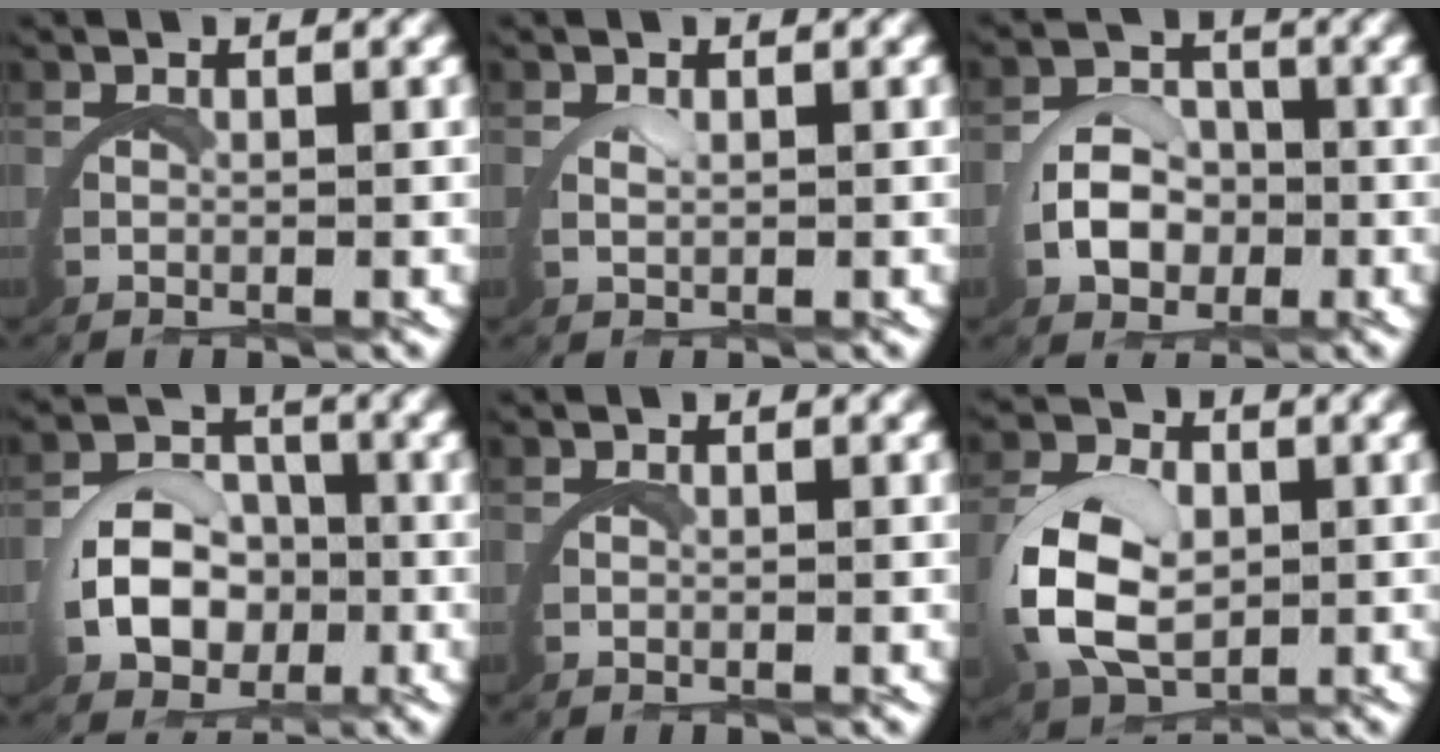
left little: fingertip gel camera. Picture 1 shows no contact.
{"total": 1.0, "force": [0.9, -0.3, 0.3], "torque": [-0.011, -0.003, 0.018]}
{"total": 3.7, "force": [-0.4, 3.0, 2.0], "torque": [-0.033, 0.000, -0.013]}
{"total": 5.2, "force": [-0.7, 4.2, 3.0], "torque": [-0.047, -0.005, -0.015]}
{"total": 0.0}
{"total": 6.9, "force": [0.2, 4.7, 5.0], "torque": [-0.128, -0.009, 0.011]}